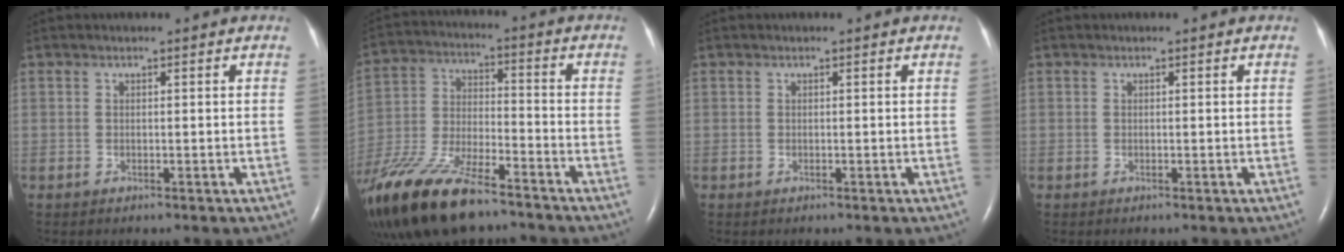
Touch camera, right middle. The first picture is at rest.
{"total": 21.8, "force": [-16.0, 5.8, 13.6], "torque": [-0.321, -0.046, -0.292]}
{"total": 0.0}
{"total": 0.0}